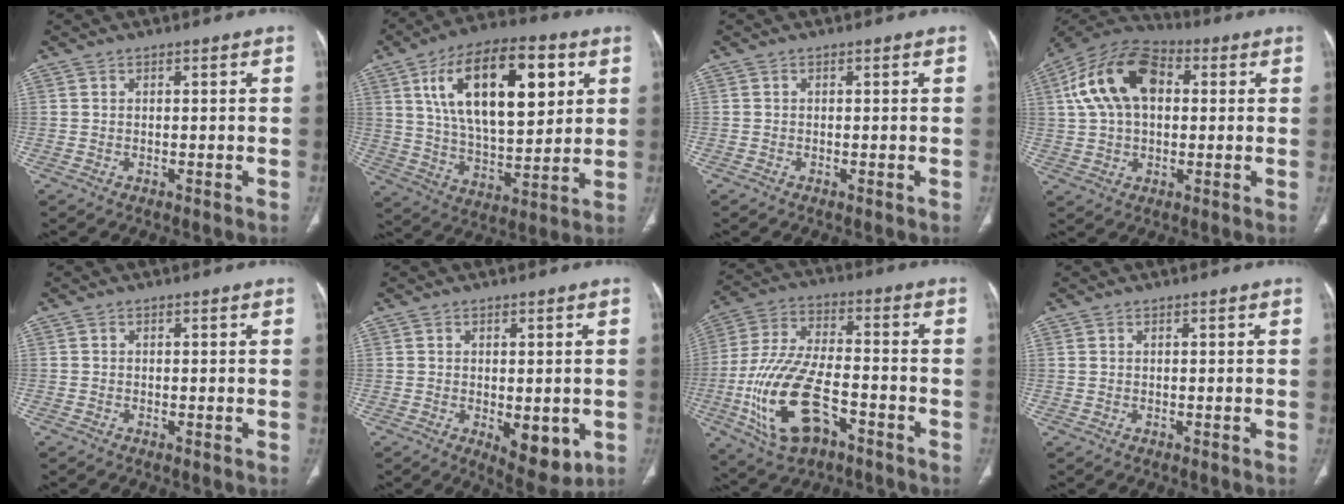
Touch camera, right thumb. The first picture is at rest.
{"total": 23.9, "force": [8.3, 11.3, 19.3], "torque": [-0.295, -0.018, 0.140]}
{"total": 0.0}
{"total": 16.5, "force": [3.5, 10.4, 12.3], "torque": [-0.218, 0.028, 0.054]}
{"total": 0.0}
{"total": 7.9, "force": [-1.9, 3.7, 6.6], "torque": [-0.070, -0.012, -0.015]}
{"total": 18.3, "force": [-7.0, 8.9, 14.4], "torque": [-0.292, 0.029, -0.123]}
{"total": 0.0}